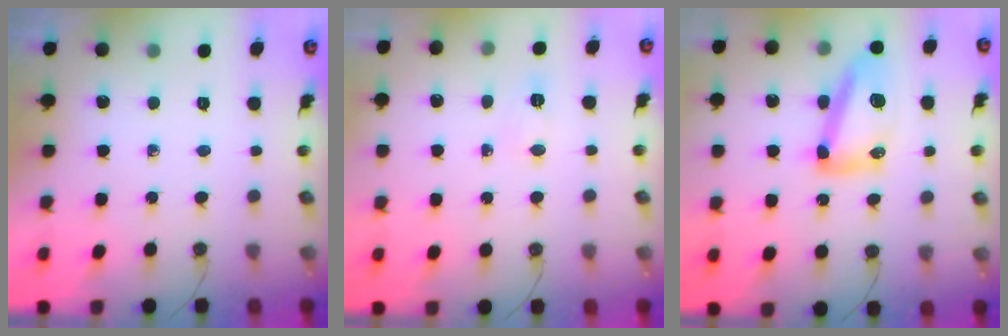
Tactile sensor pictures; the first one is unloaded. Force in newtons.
{"total": 5.1, "press": 5.0, "slide": 0.6}
{"total": 12.9, "press": 12.8, "slide": 1.2}